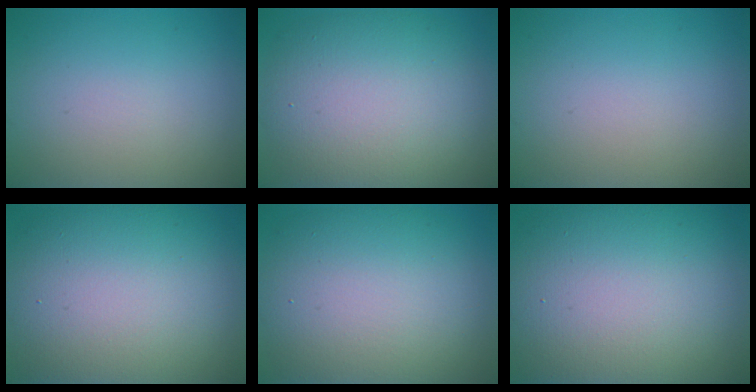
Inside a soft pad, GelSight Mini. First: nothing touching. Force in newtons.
{"total": 10.9, "press": 10.8, "slide": 1.1}
{"total": 0.0}
{"total": 15.8, "press": 15.8, "slide": 0.6}
{"total": 12.5, "press": 12.4, "slide": 0.9}
{"total": 17.2, "press": 17.2, "slide": 1.3}